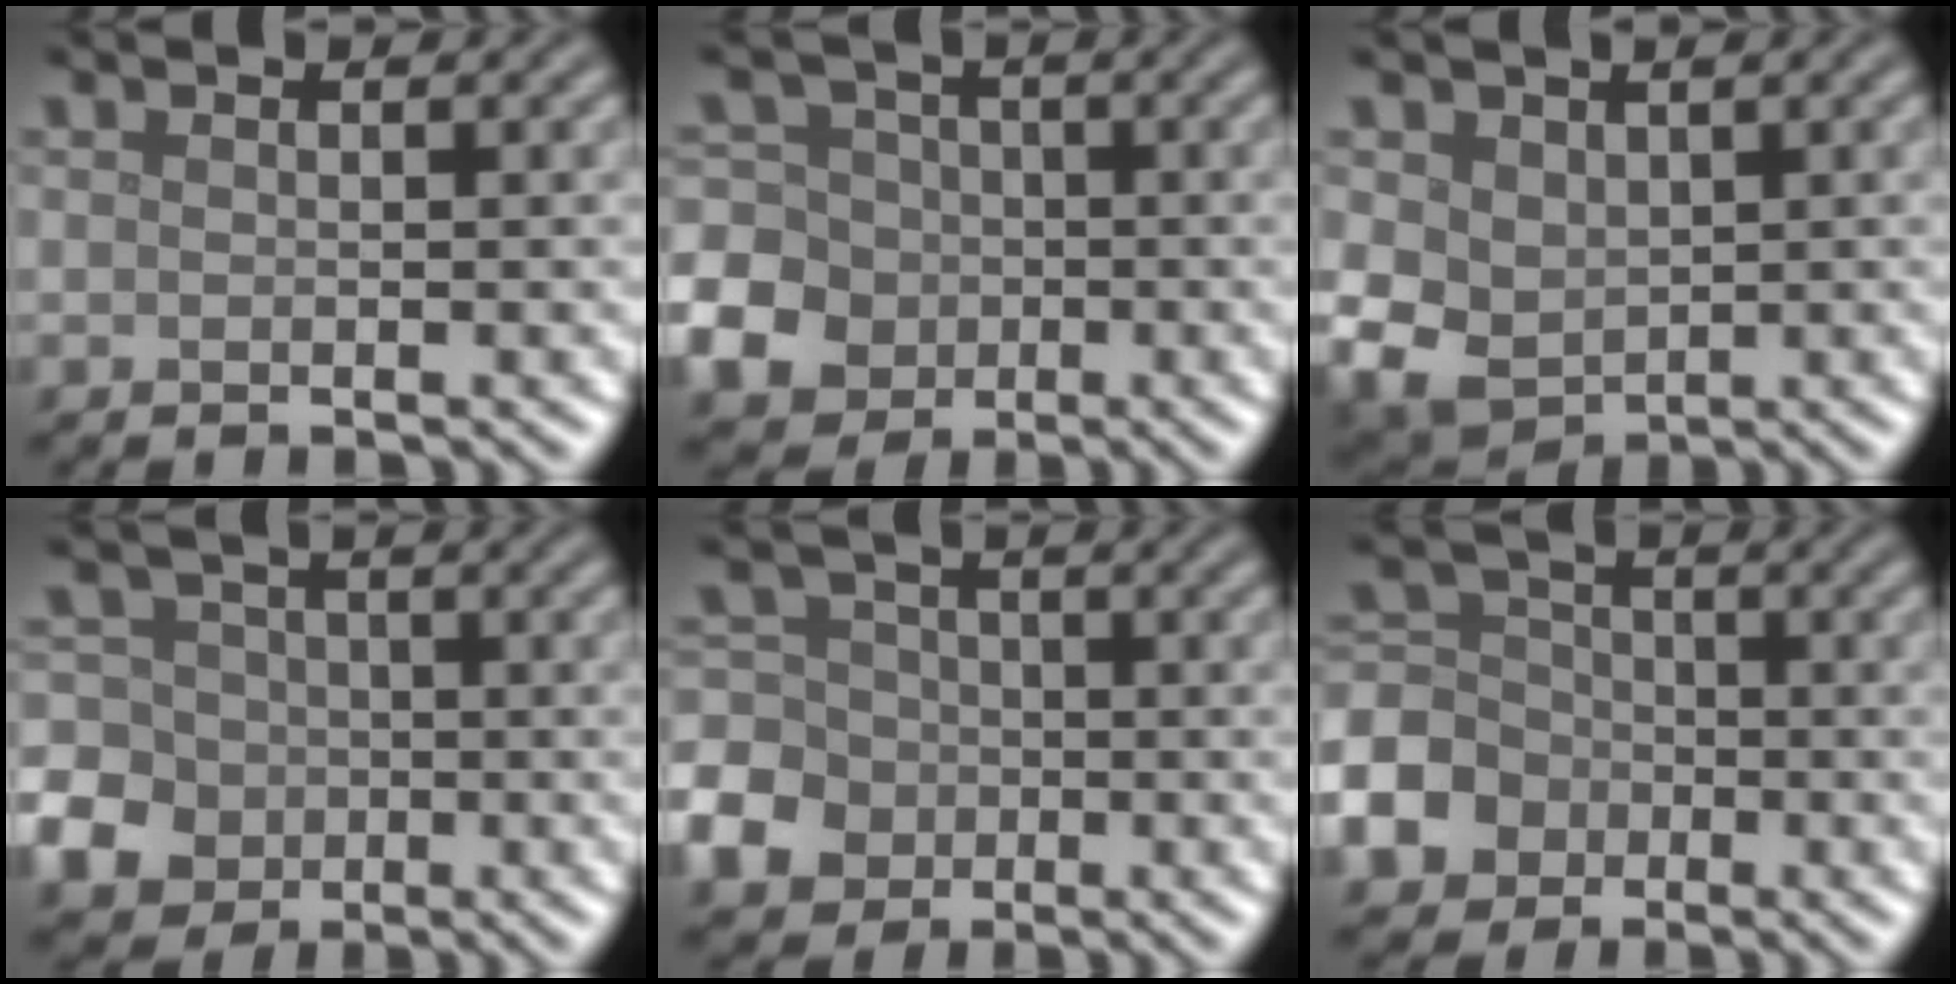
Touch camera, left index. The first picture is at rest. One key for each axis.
{"total": 8.6, "fx": -3.1, "fy": 7.6, "fz": 2.6, "tx": -0.067, "ty": -0.012, "tz": -0.083}
{"total": 5.3, "fx": 0.4, "fy": 4.3, "fz": 3.1, "tx": -0.079, "ty": -0.009, "tz": 0.010}
{"total": 7.9, "fx": -3.3, "fy": 6.8, "fz": 2.4, "tx": -0.055, "ty": -0.017, "tz": -0.086}
{"total": 7.0, "fx": -3.1, "fy": 5.9, "fz": 2.3, "tx": -0.053, "ty": -0.011, "tz": -0.078}
{"total": 7.6, "fx": -3.4, "fy": 6.3, "fz": 2.3, "tx": -0.054, "ty": -0.010, "tz": -0.088}